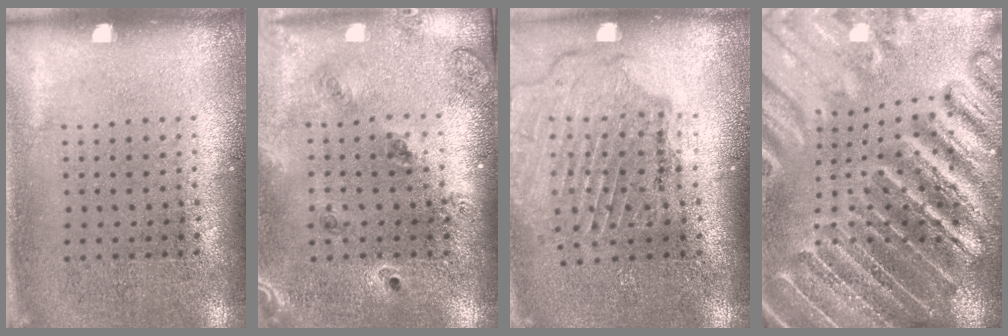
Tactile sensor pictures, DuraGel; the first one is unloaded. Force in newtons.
{"total": 1.4, "press": 1.3, "slide": 0.3}
{"total": 1.7, "press": 1.7, "slide": 0.1}
{"total": 4.3, "press": 4.0, "slide": 1.3}